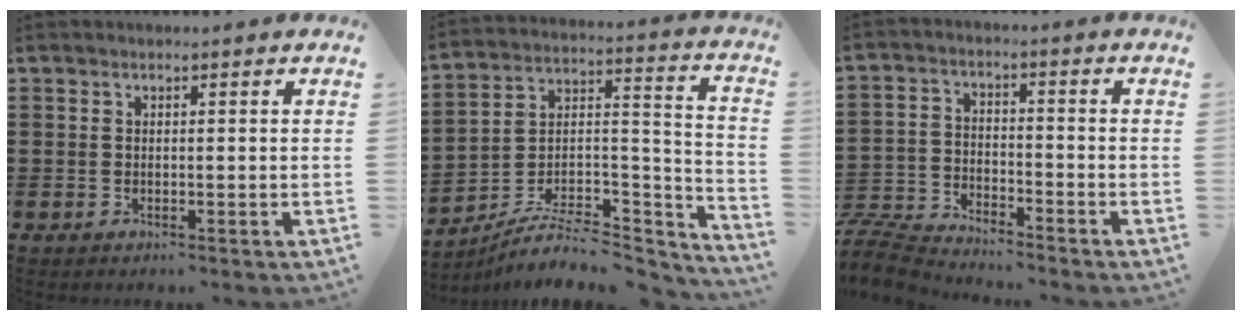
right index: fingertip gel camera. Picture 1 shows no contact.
{"total": 8.2, "force": [-6.6, 2.9, 3.9], "torque": [-0.063, 0.015, -0.126]}
{"total": 6.5, "force": [-6.4, 0.8, 0.8], "torque": [-0.034, 0.004, -0.133]}